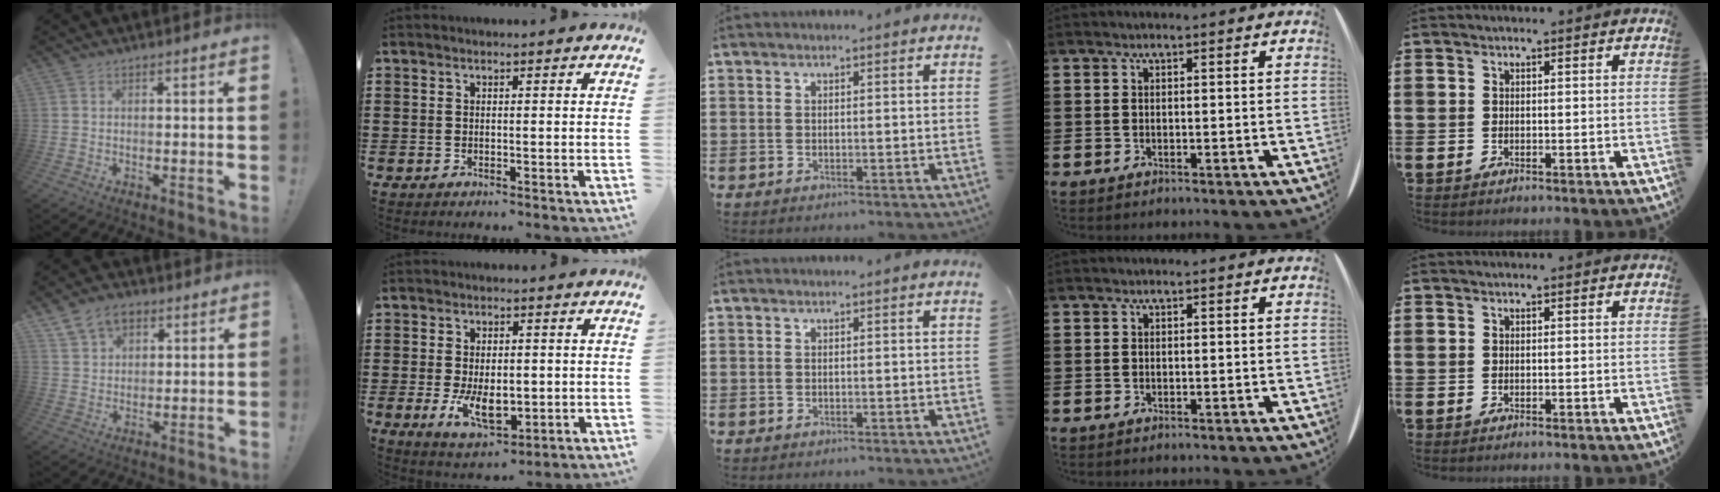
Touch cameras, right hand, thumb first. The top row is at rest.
{"thumb": {"total": 8.1, "force": [4.7, 5.6, 3.5], "torque": [-0.055, -0.016, 0.091]}, "index": {"total": 7.2, "force": [-0.9, 4.2, 5.8], "torque": [-0.108, -0.002, -0.019]}}